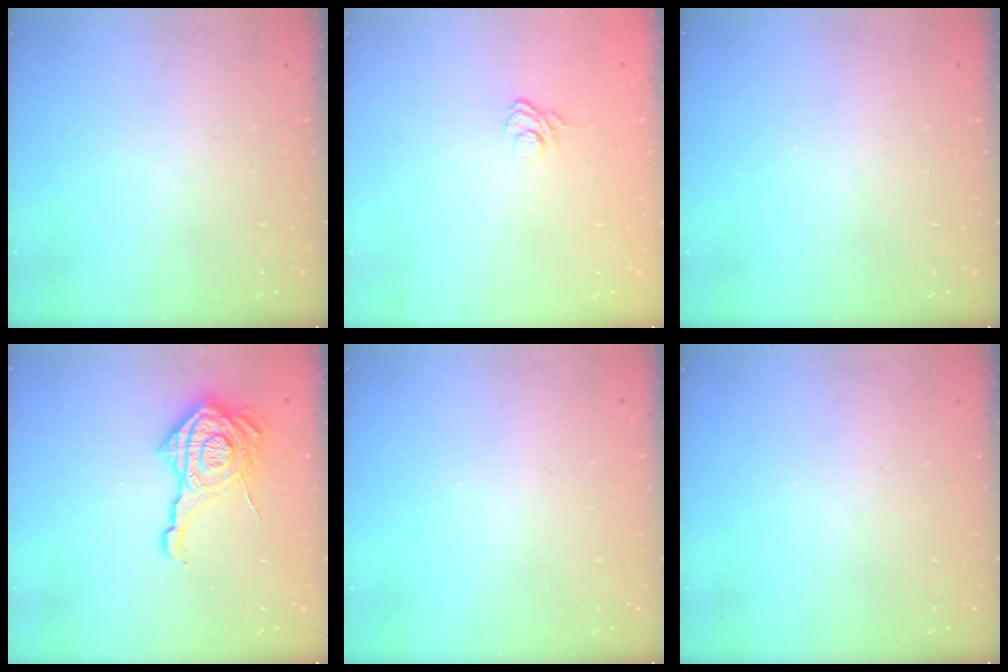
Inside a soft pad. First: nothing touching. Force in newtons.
{"total": 2.8, "press": 2.5, "slide": 1.4}
{"total": 0.0}
{"total": 19.4, "press": 19.4, "slide": 1.1}
{"total": 0.0}
{"total": 0.0}